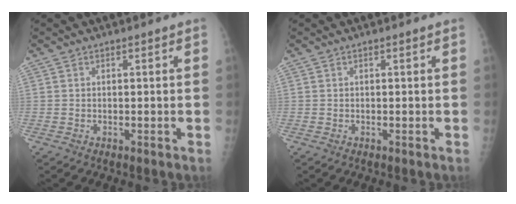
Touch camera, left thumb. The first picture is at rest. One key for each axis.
{"total": 0.0}